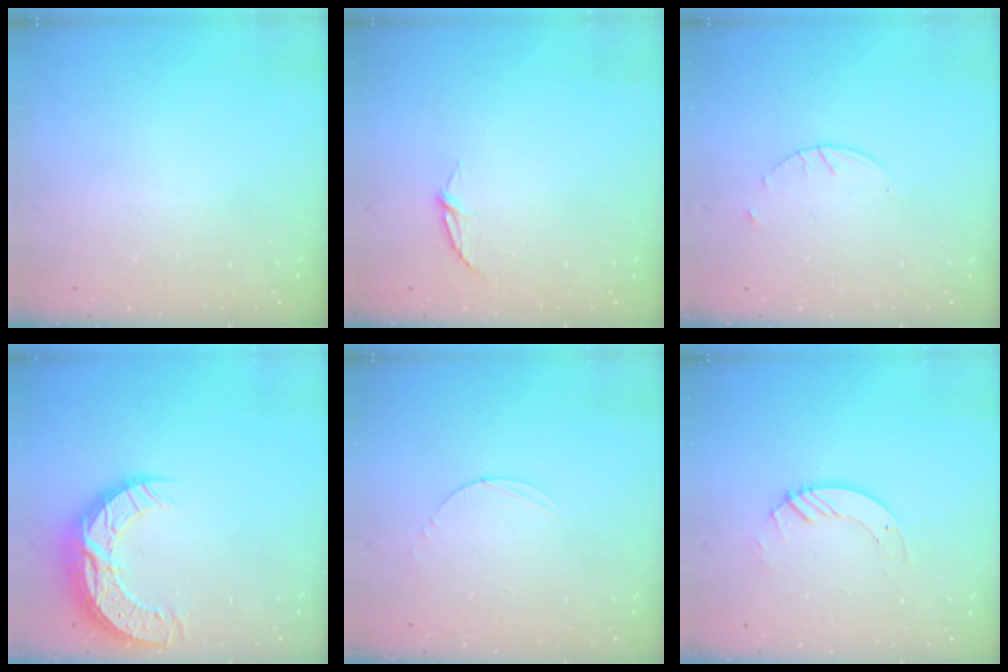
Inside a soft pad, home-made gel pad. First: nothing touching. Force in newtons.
{"total": 4.2, "press": 4.2, "slide": 0.5}
{"total": 1.7, "press": 1.7, "slide": 0.3}
{"total": 11.9, "press": 11.9, "slide": 0.9}
{"total": 2.8, "press": 2.8, "slide": 0.3}
{"total": 4.0, "press": 4.0, "slide": 0.3}